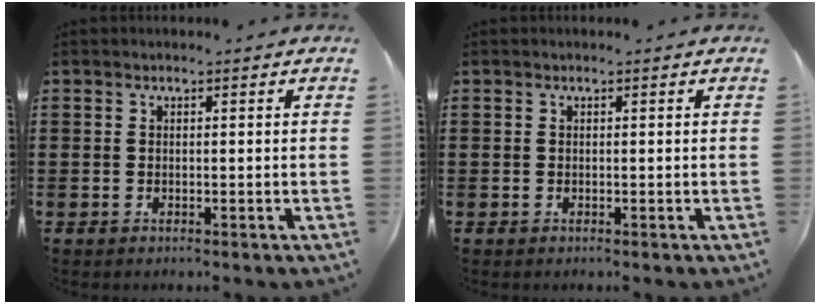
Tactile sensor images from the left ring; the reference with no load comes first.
{"total": 0.0}